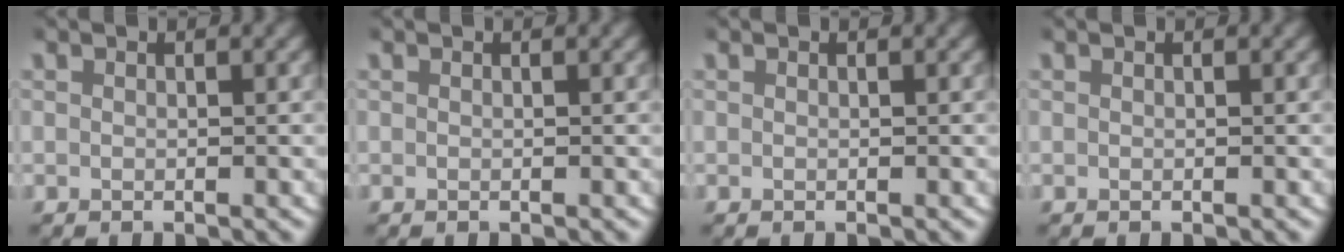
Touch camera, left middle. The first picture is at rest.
{"total": 0.0}
{"total": 0.0}
{"total": 0.0}